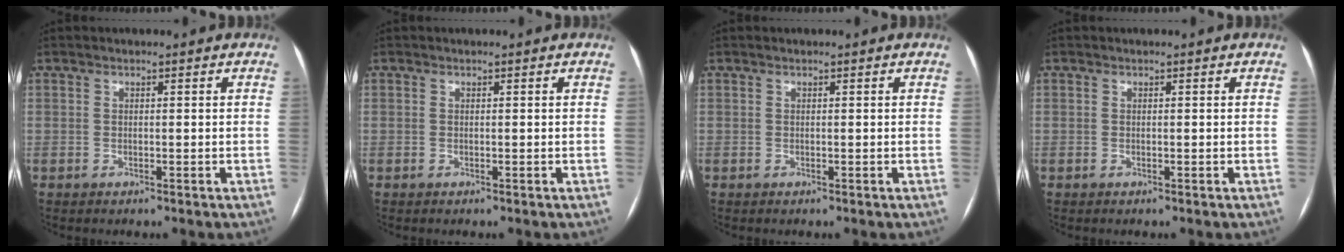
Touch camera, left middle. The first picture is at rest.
{"total": 0.0}
{"total": 0.0}
{"total": 0.0}